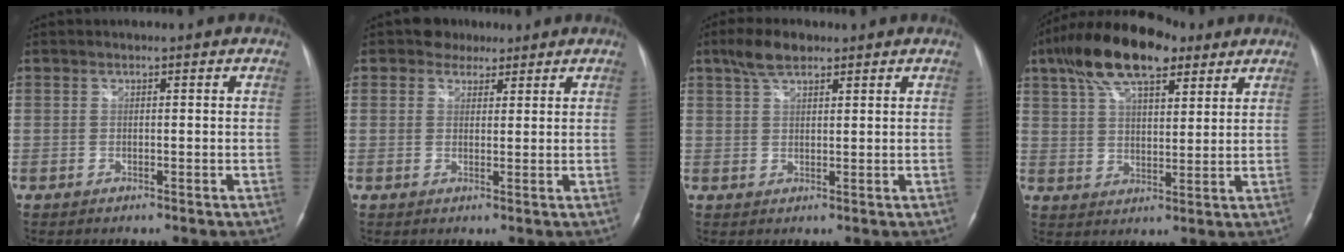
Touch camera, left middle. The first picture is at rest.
{"total": 3.3, "force": [2.4, 2.3, 0.5], "torque": [-0.011, 0.011, 0.036]}
{"total": 4.6, "force": [3.3, 1.8, 2.7], "torque": [-0.061, 0.014, 0.064]}
{"total": 15.3, "force": [9.7, 5.6, 10.4], "torque": [-0.204, 0.037, 0.175]}